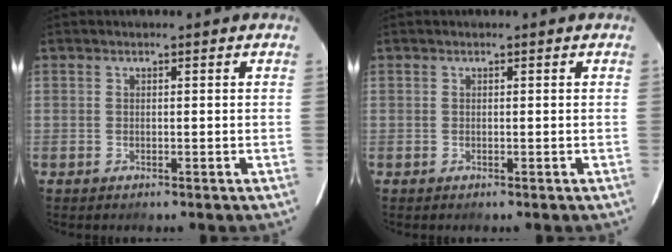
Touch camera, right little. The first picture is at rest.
{"total": 0.0}